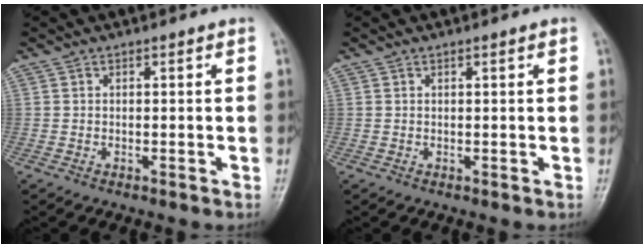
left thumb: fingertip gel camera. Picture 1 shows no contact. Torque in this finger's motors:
{"motor_torque": [-0.23, -0.13, -0.07, -0.04, -0.05]}